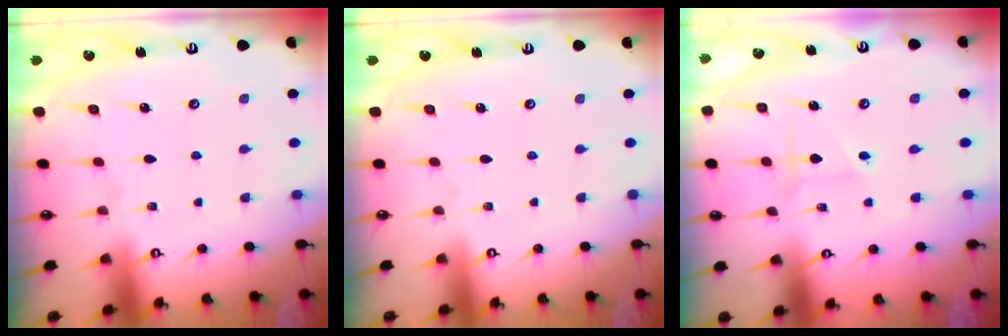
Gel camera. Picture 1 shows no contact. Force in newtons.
{"total": 0.0}
{"total": 2.2, "press": 2.2, "slide": 0.2}